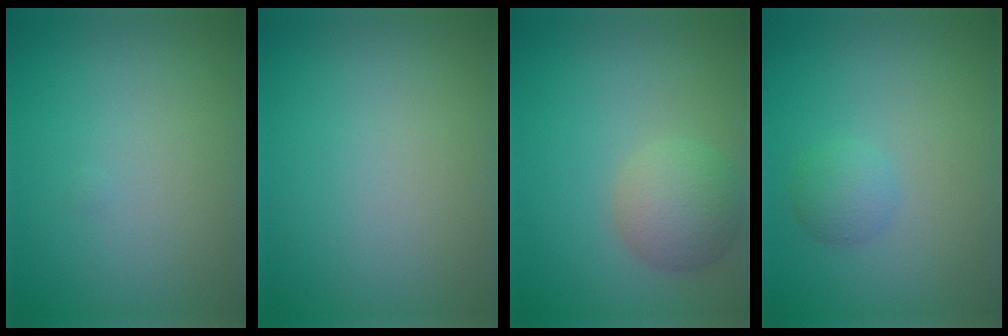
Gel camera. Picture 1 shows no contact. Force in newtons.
{"total": 0.0}
{"total": 3.9, "press": 3.9, "slide": 0.2}
{"total": 1.7, "press": 1.7, "slide": 0.1}